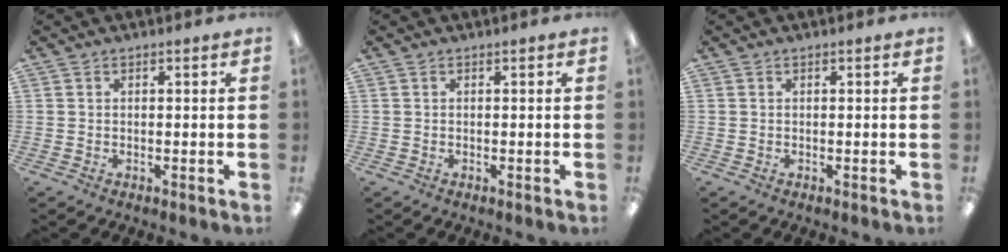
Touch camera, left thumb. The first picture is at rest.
{"total": 0.0}
{"total": 0.0}